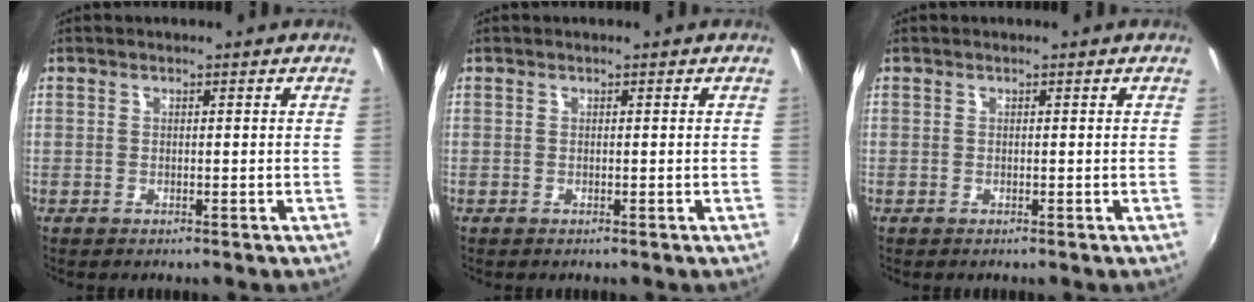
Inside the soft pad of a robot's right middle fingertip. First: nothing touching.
{"total": 0.0}
{"total": 0.0}